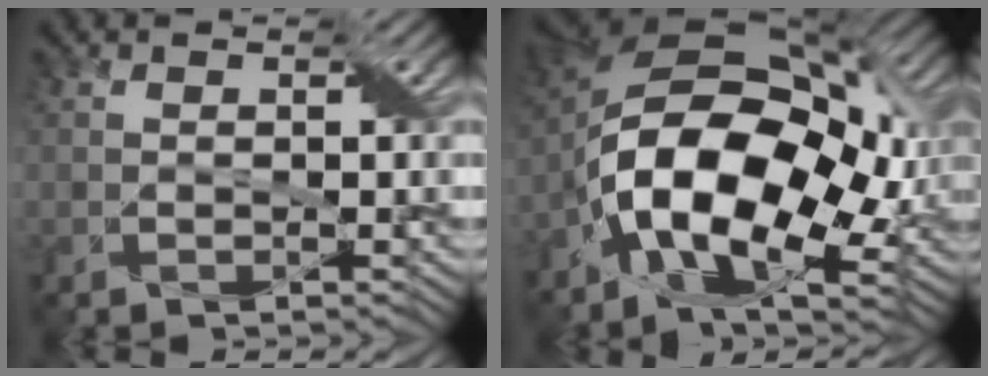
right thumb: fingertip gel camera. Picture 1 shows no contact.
{"total": 17.5, "force": [-4.0, 9.8, 13.9], "torque": [-0.269, -0.013, -0.069]}